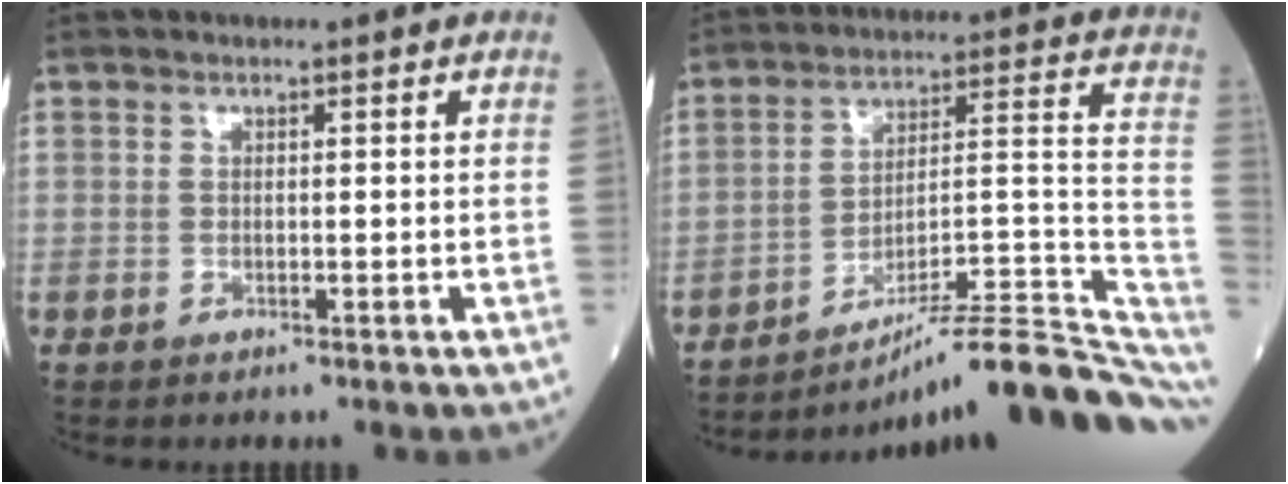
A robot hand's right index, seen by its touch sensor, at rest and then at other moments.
{"total": 20.3, "force": [-14.9, 1.7, 13.6], "torque": [-0.115, 0.038, -0.217]}